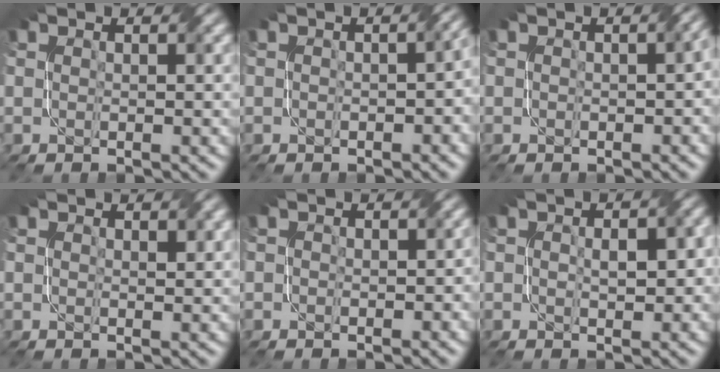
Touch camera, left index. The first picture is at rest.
{"total": 3.4, "force": [-0.3, 2.1, 2.7], "torque": [-0.014, -0.001, -0.001]}
{"total": 2.4, "force": [0.1, 1.3, 2.0], "torque": [-0.014, 0.002, 0.002]}
{"total": 1.1, "force": [0.8, 0.3, 0.8], "torque": [-0.011, 0.001, 0.014]}
{"total": 1.5, "force": [0.1, 1.3, 0.9], "torque": [-0.009, -0.004, -0.005]}
{"total": 2.9, "force": [0.1, 1.5, 2.5], "torque": [-0.036, 0.002, 0.004]}